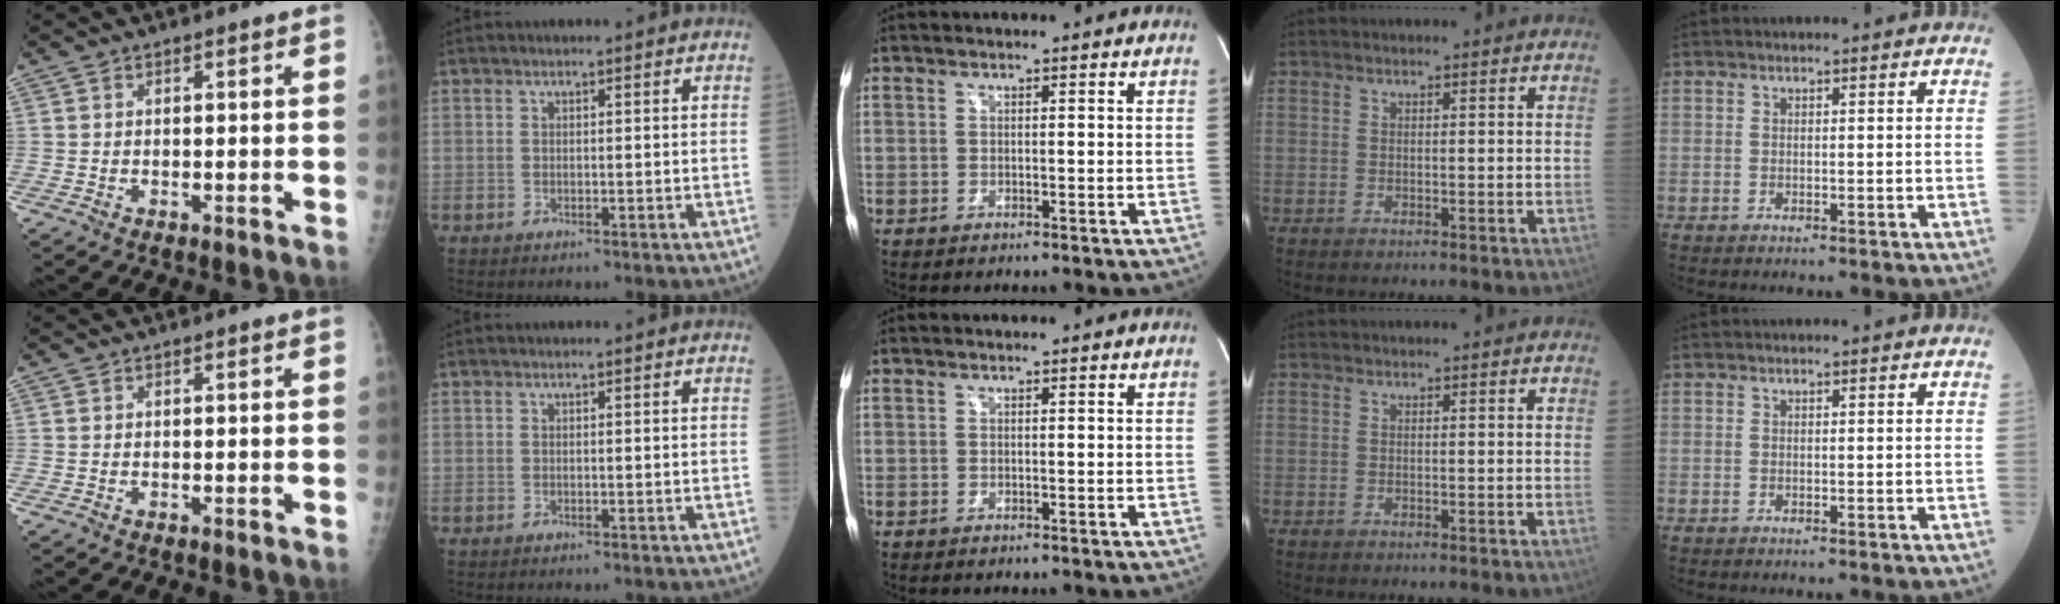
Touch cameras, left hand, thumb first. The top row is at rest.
{}